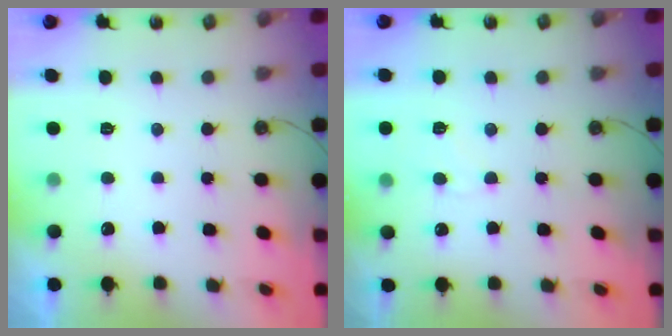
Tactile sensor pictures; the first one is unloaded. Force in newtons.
{"total": 5.3, "press": 5.2, "slide": 0.6}